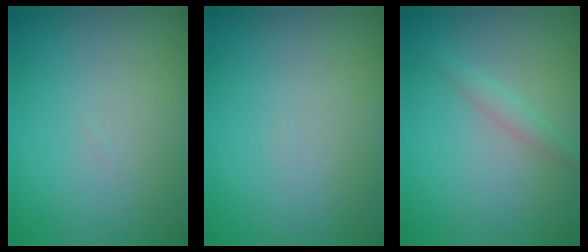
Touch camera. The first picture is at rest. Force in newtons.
{"total": 0.0}
{"total": 1.3, "press": 1.3, "slide": 0.0}